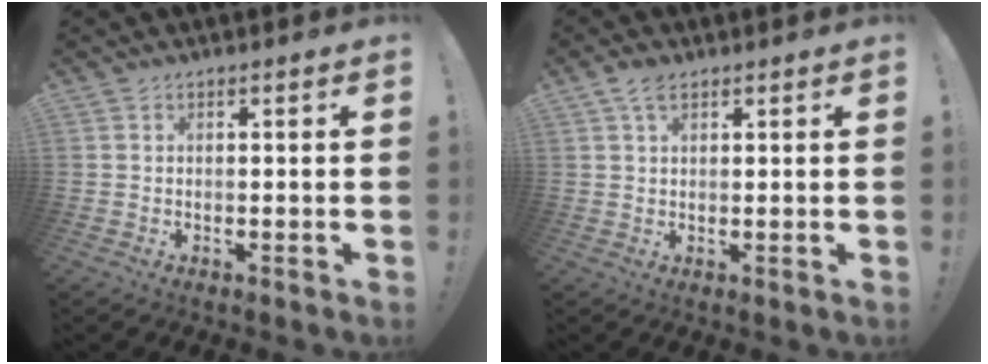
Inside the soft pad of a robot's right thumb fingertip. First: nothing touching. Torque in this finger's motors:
{"motor_torque": [-0.62, 0.15, 0.16, 0.27, 0.02]}